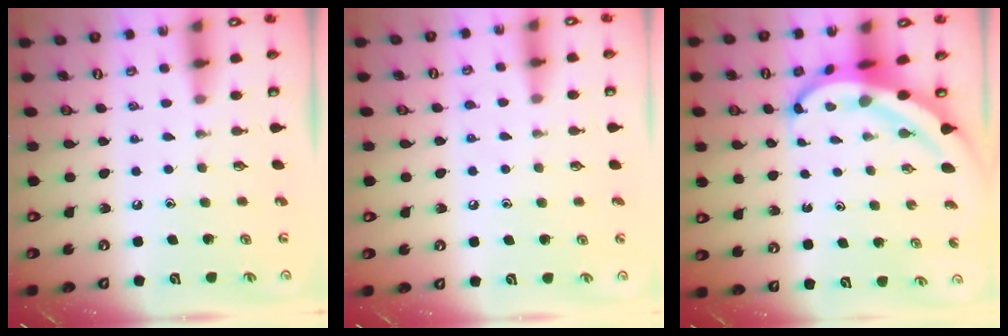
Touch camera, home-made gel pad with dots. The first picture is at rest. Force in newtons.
{"total": 4.6, "press": 4.5, "slide": 0.6}
{"total": 6.8, "press": 6.8, "slide": 0.7}